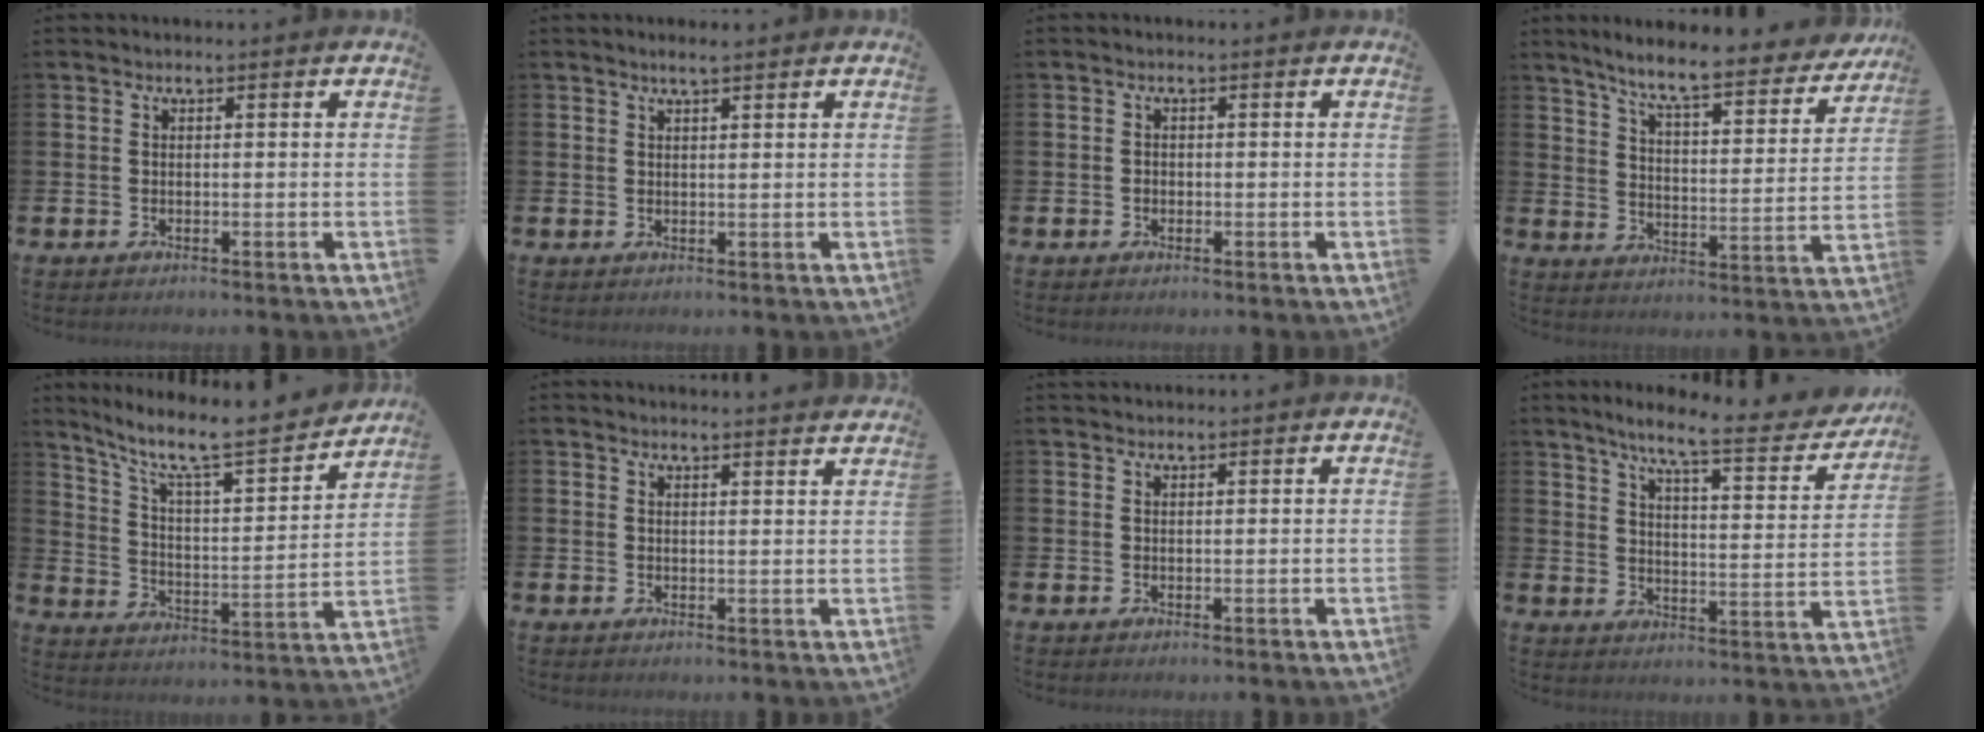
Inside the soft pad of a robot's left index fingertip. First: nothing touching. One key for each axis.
{"total": 1.9, "fx": 1.6, "fy": 0.2, "fz": 1.0, "tx": -0.012, "ty": 0.000, "tz": 0.026}
{"total": 0.8, "fx": -0.3, "fy": 0.7, "fz": 0.3, "tx": -0.007, "ty": 0.005, "tz": -0.006}
{"total": 8.3, "fx": 7.4, "fy": 0.8, "fz": 3.6, "tx": -0.098, "ty": -0.051, "tz": 0.122}
{"total": 9.6, "fx": 8.3, "fy": 1.5, "fz": 4.6, "tx": -0.118, "ty": -0.058, "tz": 0.135}
{"total": 2.2, "fx": 2.2, "fy": -0.3, "fz": -0.2, "tx": 0.011, "ty": -0.017, "tz": 0.037}
{"total": 0.8, "fx": 0.8, "fy": 0.1, "fz": 0.0, "tx": 0.012, "ty": -0.003, "tz": 0.012}
{"total": 8.3, "fx": 6.8, "fy": 1.0, "fz": 4.6, "tx": -0.094, "ty": -0.048, "tz": 0.105}